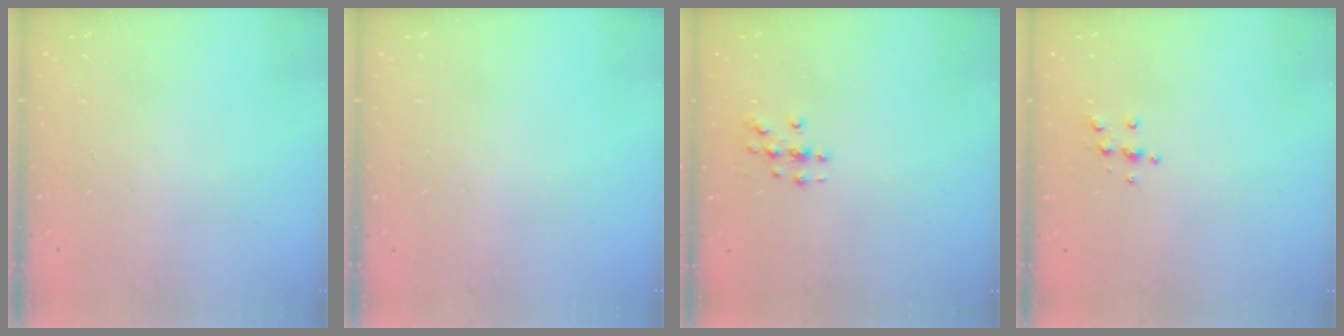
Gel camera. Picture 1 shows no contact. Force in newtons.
{"total": 0.0}
{"total": 3.1, "press": 3.1, "slide": 0.2}
{"total": 4.4, "press": 4.4, "slide": 0.4}